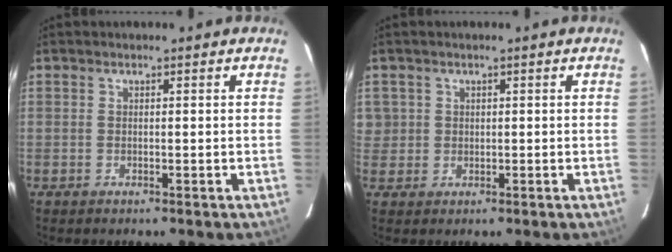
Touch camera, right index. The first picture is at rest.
{"total": 2.4, "force": [0.7, 2.3, -0.2], "torque": [0.019, 0.005, 0.009]}